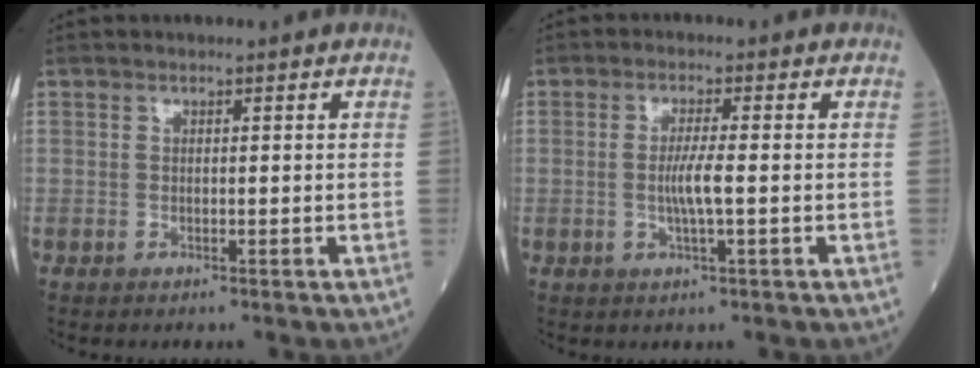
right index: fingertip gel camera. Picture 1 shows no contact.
{"total": 3.6, "force": [-0.4, -0.1, 3.6], "torque": [-0.073, -0.004, -0.009]}